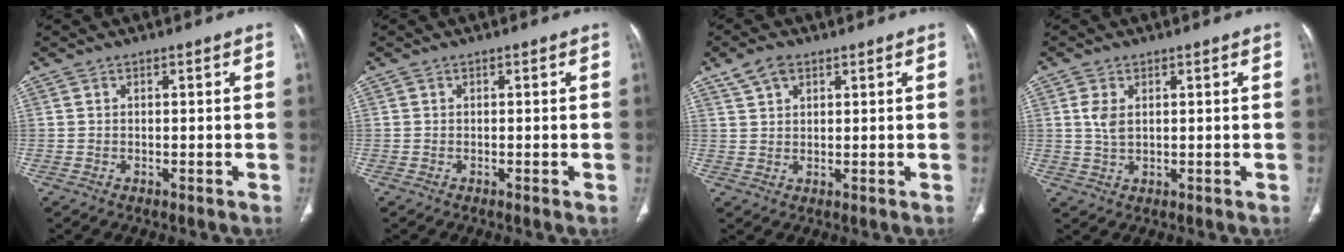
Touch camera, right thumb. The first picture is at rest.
{"total": 0.5, "force": [-0.3, 0.0, 0.5], "torque": [-0.007, -0.001, -0.004]}
{"total": 4.0, "force": [2.5, 2.3, 2.2], "torque": [-0.036, 0.000, 0.051]}
{"total": 3.2, "force": [0.9, 1.8, 2.6], "torque": [-0.052, -0.003, 0.021]}